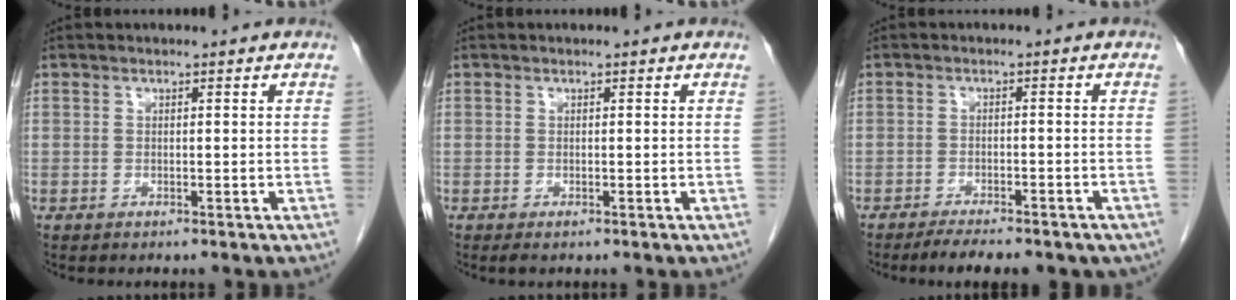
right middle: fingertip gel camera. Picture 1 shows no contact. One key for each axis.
{"total": 0.6, "fx": -0.4, "fy": 0.2, "fz": 0.5, "tx": -0.008, "ty": -0.002, "tz": -0.004}
{"total": 9.3, "fx": -7.5, "fy": 2.7, "fz": 4.8, "tx": -0.059, "ty": 0.002, "tz": -0.098}